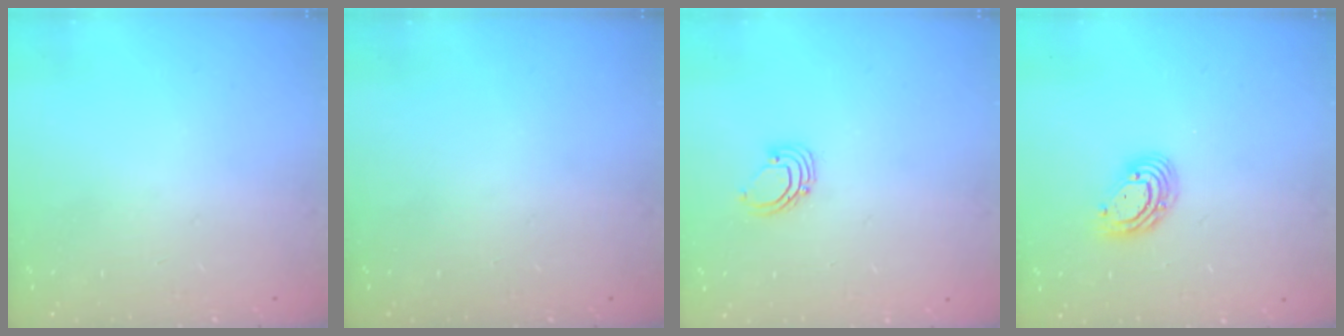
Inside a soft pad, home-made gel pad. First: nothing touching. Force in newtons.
{"total": 0.0}
{"total": 2.6, "press": 2.6, "slide": 0.2}
{"total": 7.9, "press": 7.8, "slide": 1.5}